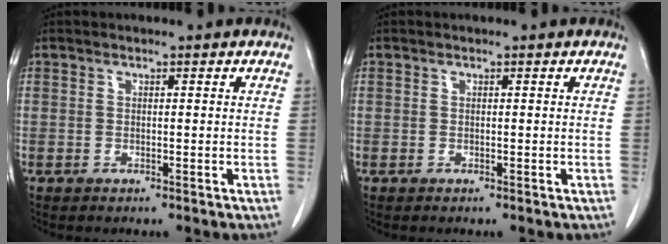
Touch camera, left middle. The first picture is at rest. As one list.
[{"total": 0.0}]